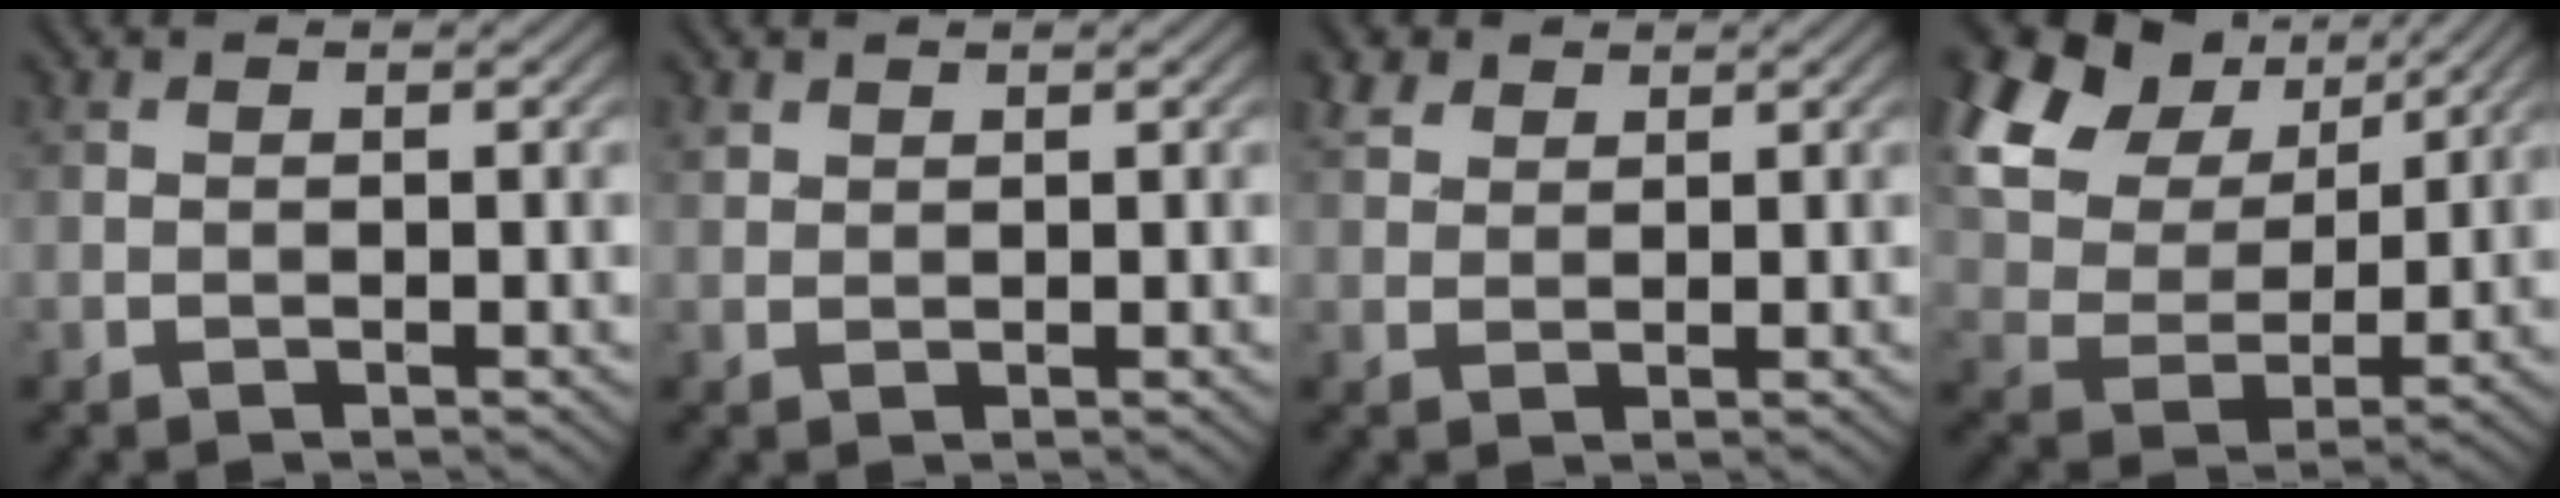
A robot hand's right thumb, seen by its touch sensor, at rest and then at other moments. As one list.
[{"total": 1.2, "force": [0.9, 0.6, 0.3], "torque": [-0.008, 0.001, 0.022]}, {"total": 2.7, "force": [1.9, 1.6, 1.0], "torque": [-0.026, 0.008, 0.040]}, {"total": 17.3, "force": [9.2, 11.2, 9.6], "torque": [-0.264, 0.040, 0.179]}]